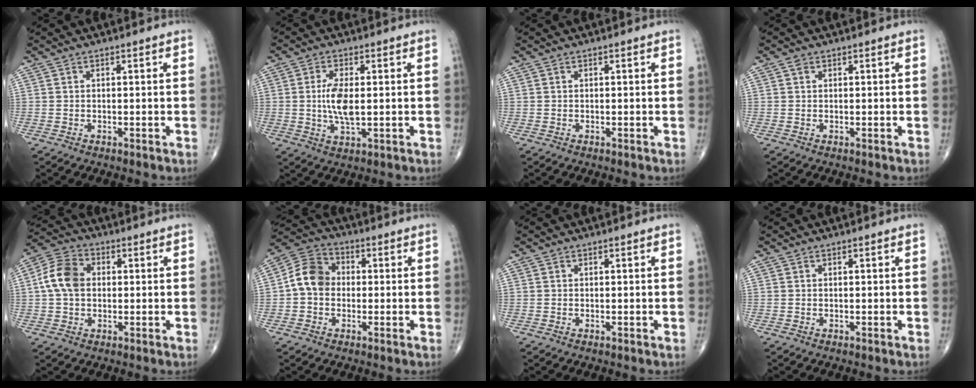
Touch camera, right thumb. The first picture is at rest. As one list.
[{"total": 6.8, "force": [0.2, 2.7, 6.2], "torque": [-0.126, -0.010, 0.001]}, {"total": 0.0}, {"total": 0.8, "force": [0.4, 0.6, 0.4], "torque": [-0.006, 0.002, 0.006]}, {"total": 8.6, "force": [0.7, 6.3, 5.8], "torque": [-0.107, 0.020, 0.005]}, {"total": 8.2, "force": [-0.3, 6.7, 4.7], "torque": [-0.073, 0.028, -0.020]}, {"total": 0.0}, {"total": 0.0}]